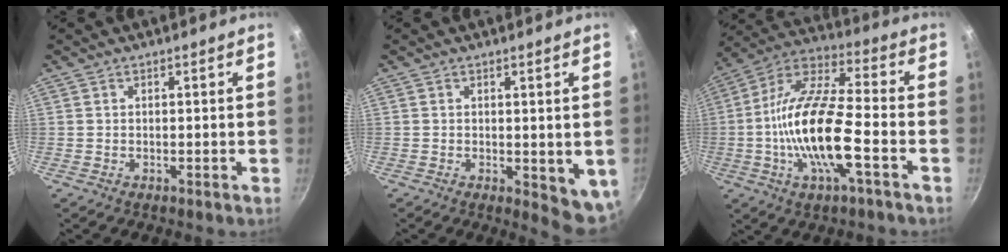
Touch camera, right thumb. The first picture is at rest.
{"total": 6.6, "force": [-0.4, 3.1, 5.8], "torque": [-0.061, -0.008, 0.000]}
{"total": 18.5, "force": [-4.4, 5.9, 16.9], "torque": [-0.323, 0.035, -0.102]}